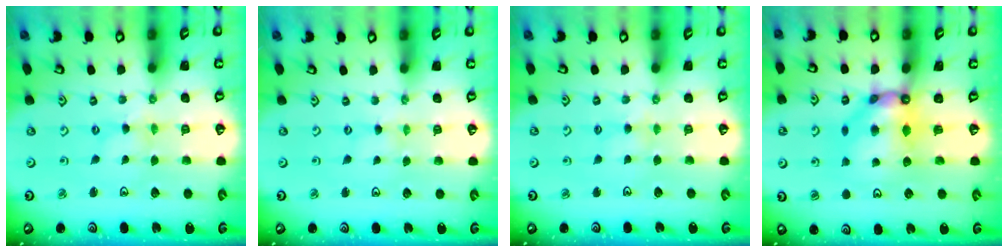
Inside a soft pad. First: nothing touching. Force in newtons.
{"total": 0.0}
{"total": 2.9, "press": 2.8, "slide": 0.5}
{"total": 9.7, "press": 9.6, "slide": 0.9}